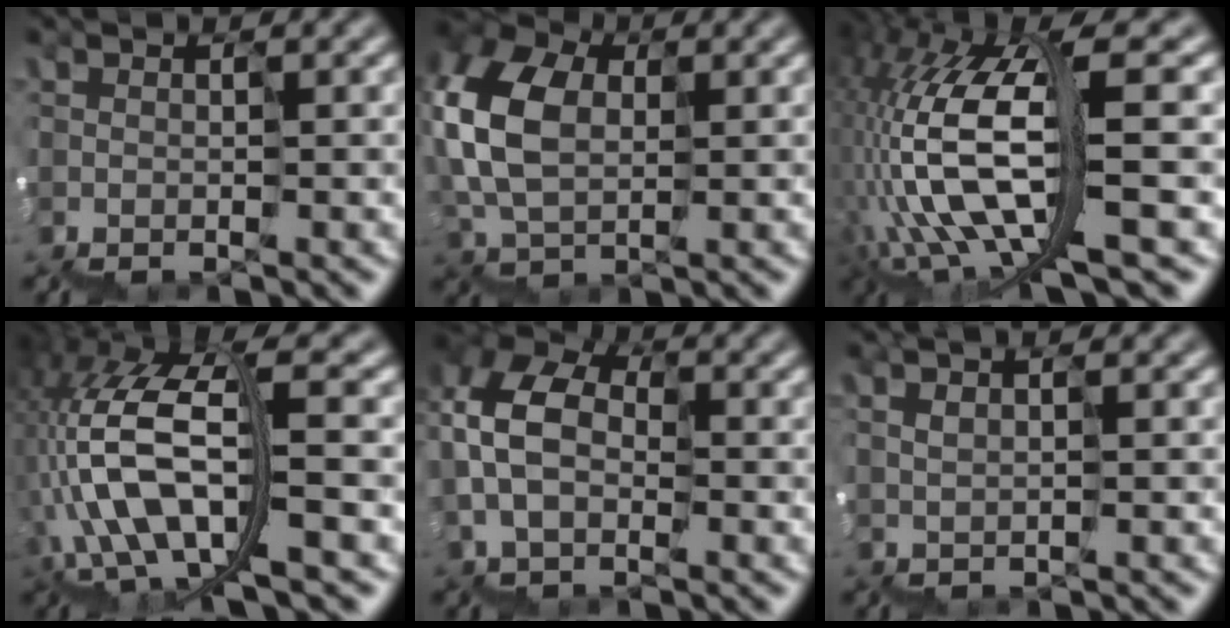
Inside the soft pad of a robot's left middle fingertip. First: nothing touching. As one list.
[{"total": 6.2, "force": [1.5, 4.6, 3.9], "torque": [-0.139, 0.029, 0.020]}, {"total": 10.8, "force": [-1.8, 3.3, 10.1], "torque": [-0.243, 0.022, -0.026]}, {"total": 9.3, "force": [-2.5, 3.8, 8.0], "torque": [-0.190, 0.023, -0.050]}, {"total": 5.6, "force": [0.6, 4.1, 3.7], "torque": [-0.109, 0.032, 0.012]}, {"total": 1.2, "force": [1.1, 0.2, 0.5], "torque": [-0.009, 0.025, 0.023]}]